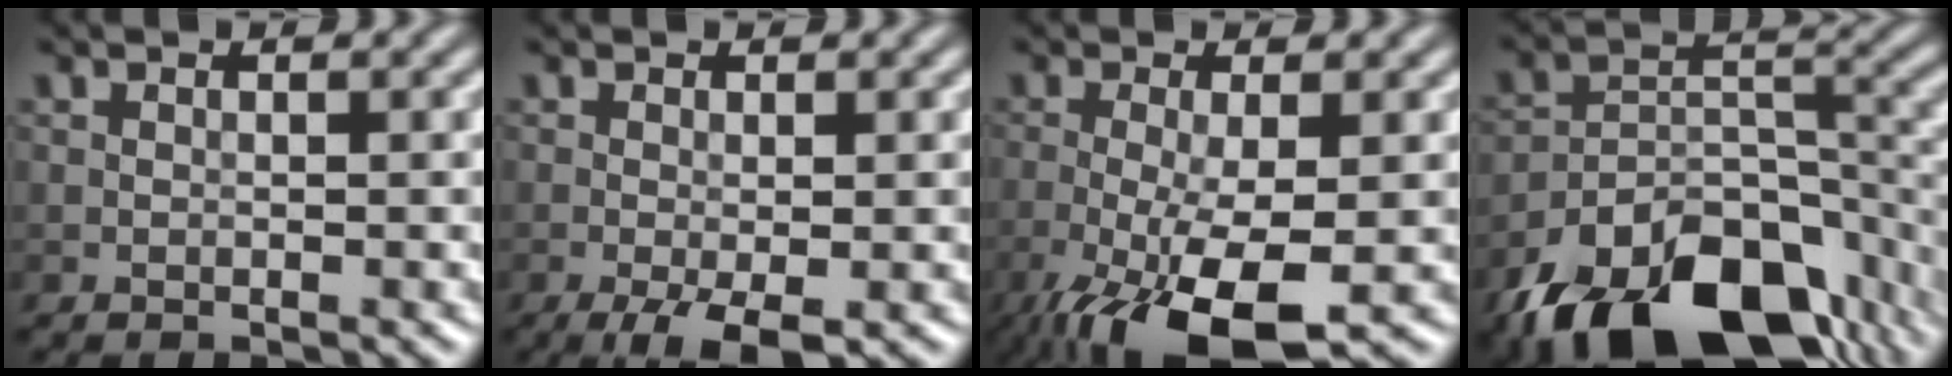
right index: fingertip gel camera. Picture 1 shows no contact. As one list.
[{"total": 3.5, "force": [-1.6, 0.9, 3.0], "torque": [-0.054, -0.006, -0.029]}, {"total": 8.4, "force": [-4.0, 2.2, 7.1], "torque": [-0.138, -0.016, -0.069]}, {"total": 14.3, "force": [-9.8, 7.0, 7.7], "torque": [-0.142, -0.004, -0.162]}]